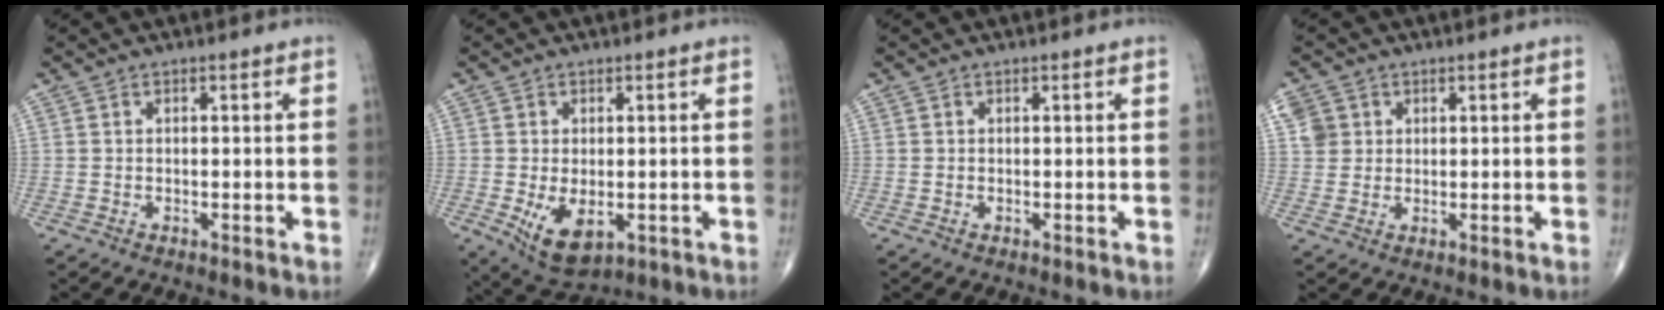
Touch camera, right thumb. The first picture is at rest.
{"total": 7.4, "force": [-1.7, 4.1, 5.9], "torque": [-0.095, -0.014, -0.015]}
{"total": 0.0}
{"total": 3.8, "force": [1.3, 3.4, 0.9], "torque": [-0.002, 0.002, 0.024]}